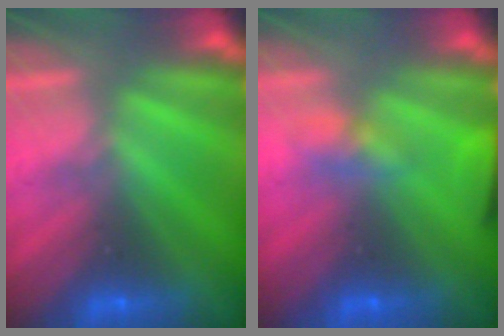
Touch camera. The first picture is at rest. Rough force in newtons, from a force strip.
{"total": 4.5}